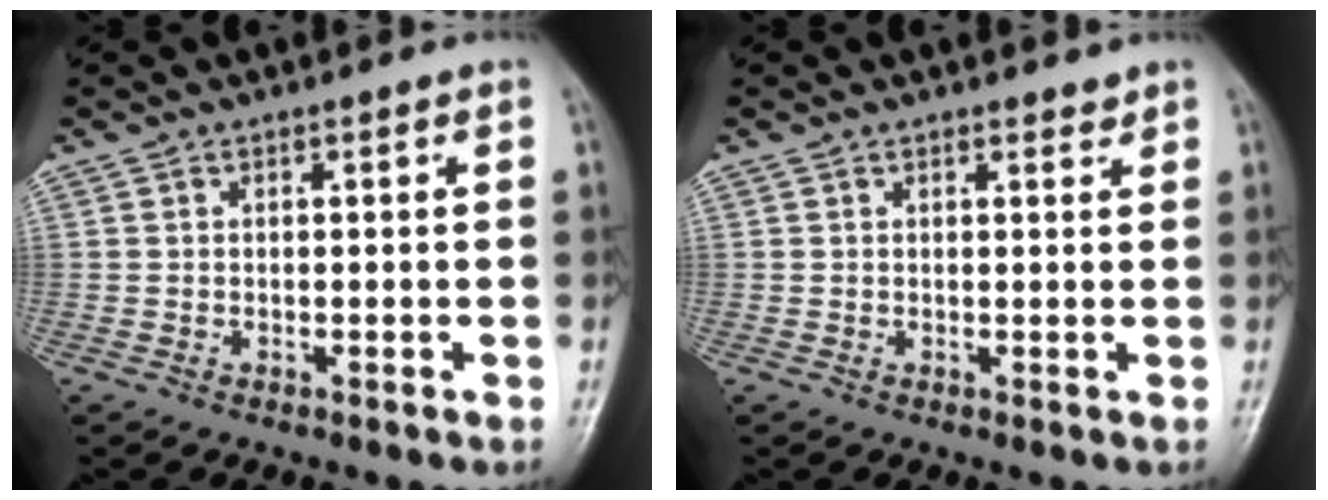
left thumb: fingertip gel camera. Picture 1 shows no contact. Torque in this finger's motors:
{"motor_torque": [-0.35, 0.06, 0.02, 0.01, -0.02]}